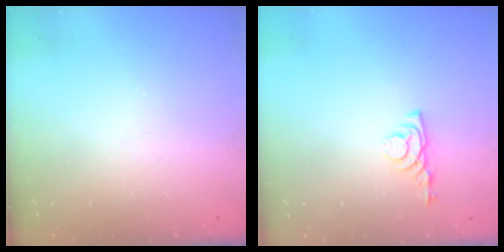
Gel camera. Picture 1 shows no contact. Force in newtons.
{"total": 3.7, "press": 3.7, "slide": 0.6}